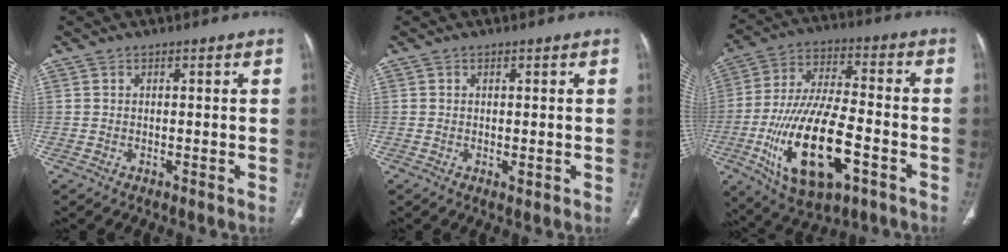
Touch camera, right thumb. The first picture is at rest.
{"total": 0.7, "force": [0.0, 0.4, 0.6], "torque": [-0.006, -0.002, -0.002]}
{"total": 21.1, "force": [-7.3, 9.1, 17.6], "torque": [-0.329, 0.026, -0.117]}